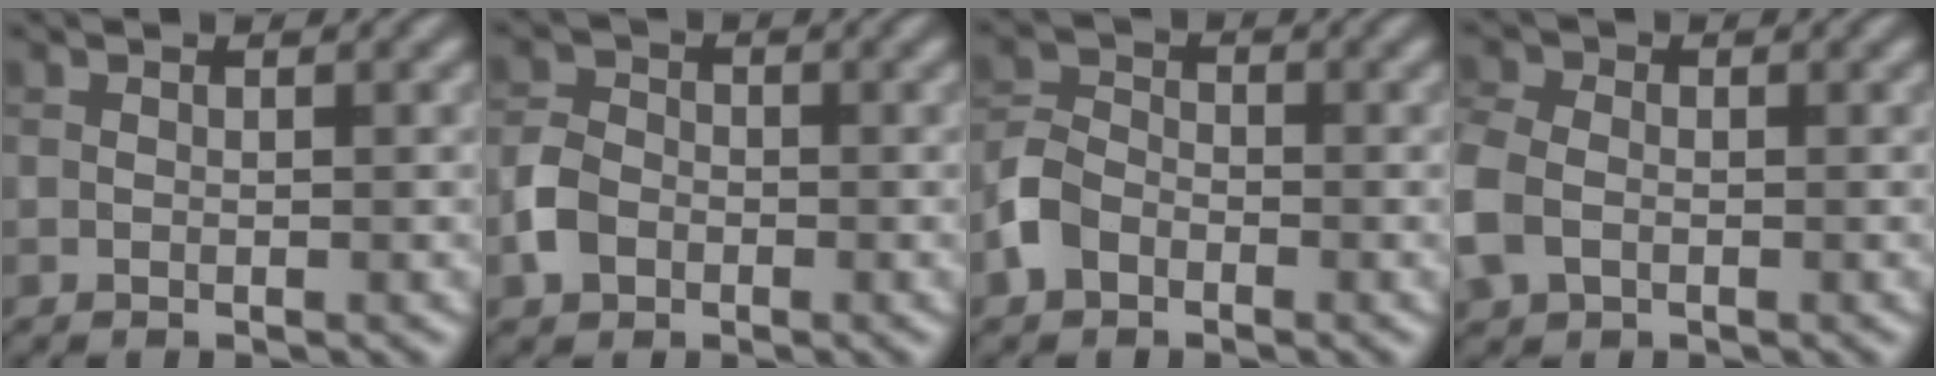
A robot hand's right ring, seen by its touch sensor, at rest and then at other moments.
{"total": 3.3, "force": [-1.4, 2.5, 1.6], "torque": [-0.034, 0.004, -0.033]}
{"total": 3.5, "force": [-2.0, 2.4, 1.6], "torque": [-0.038, 0.005, -0.050]}
{"total": 5.6, "force": [-1.3, 4.2, 3.4], "torque": [-0.109, -0.002, -0.038]}